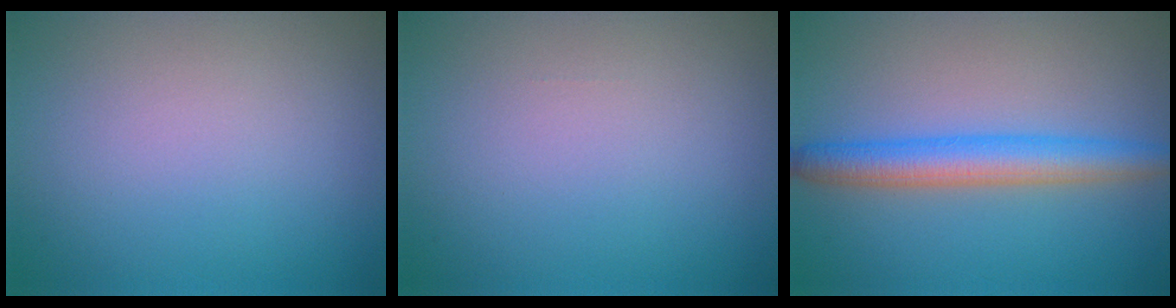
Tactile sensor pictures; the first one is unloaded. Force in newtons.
{"total": 0.0}
{"total": 4.3, "press": 4.3, "slide": 0.0}